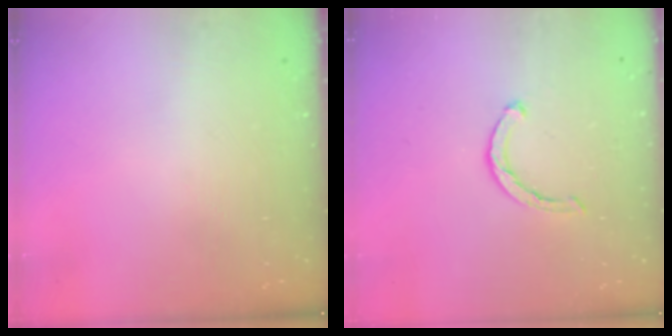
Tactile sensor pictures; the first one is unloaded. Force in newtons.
{"total": 2.1, "press": 2.1, "slide": 0.3}